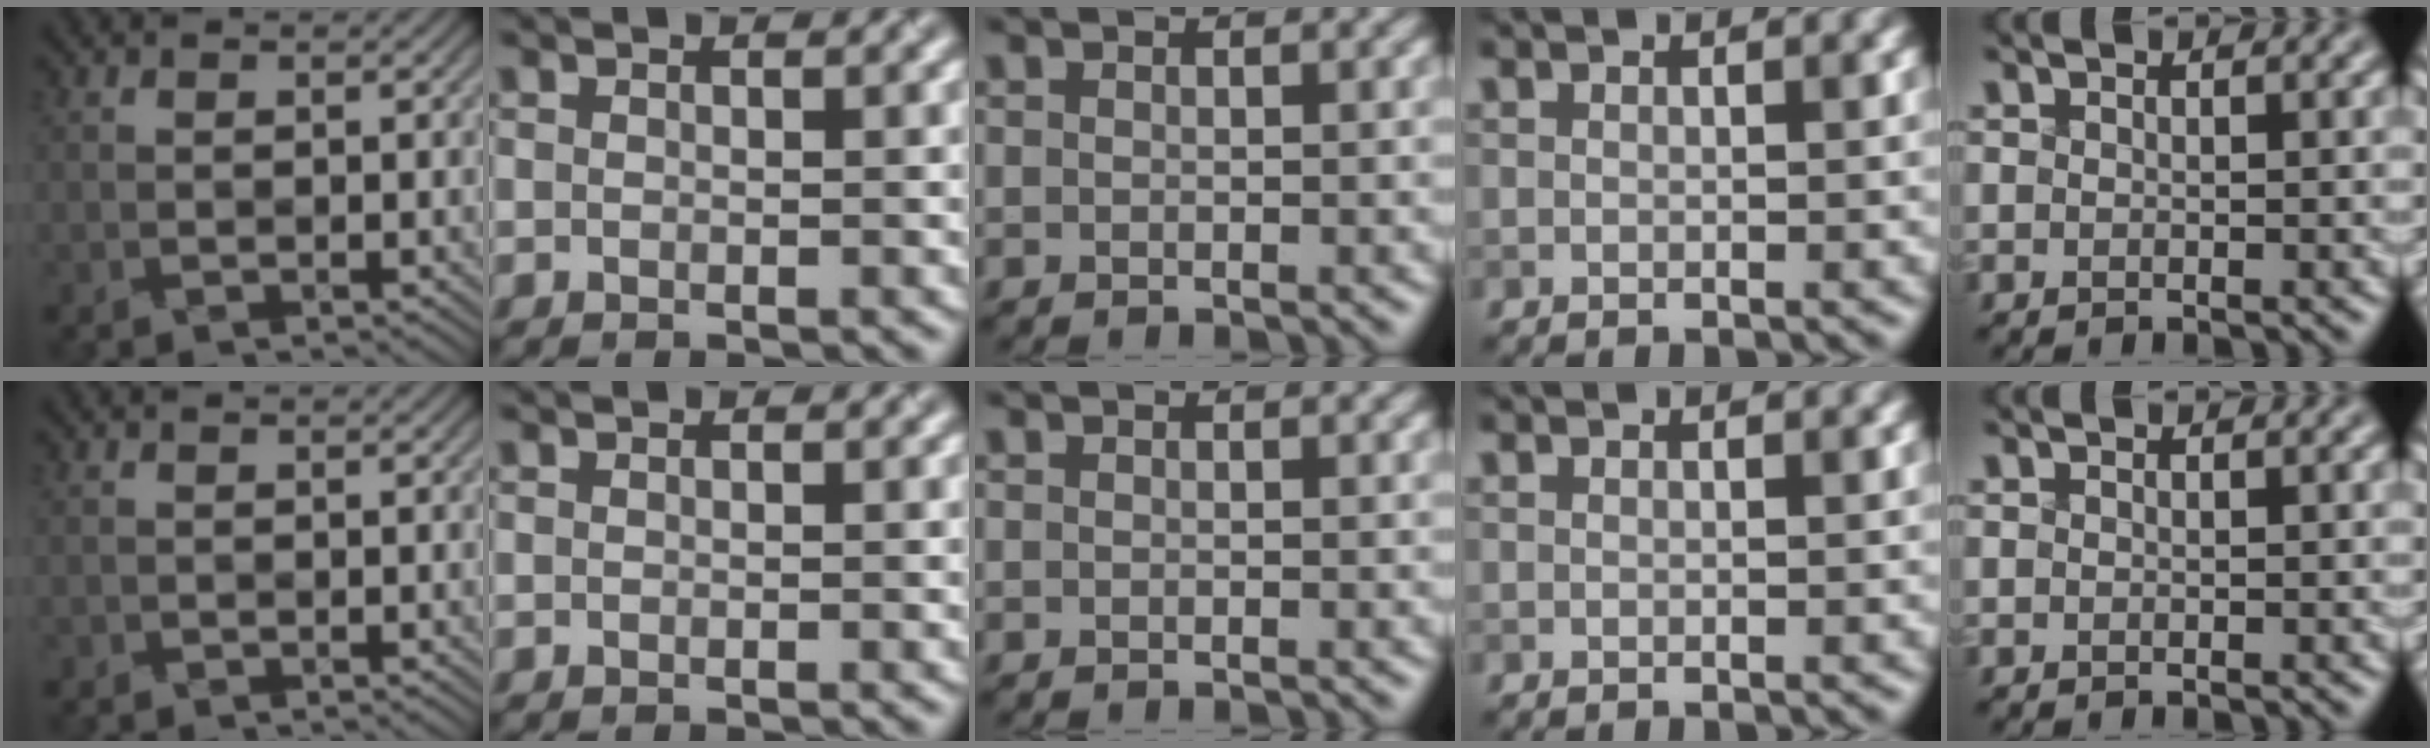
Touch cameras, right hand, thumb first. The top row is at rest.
{"thumb": {"total": 0.5, "force": [0.0, 0.5, 0.1], "torque": [-0.002, 0.001, 0.001]}}